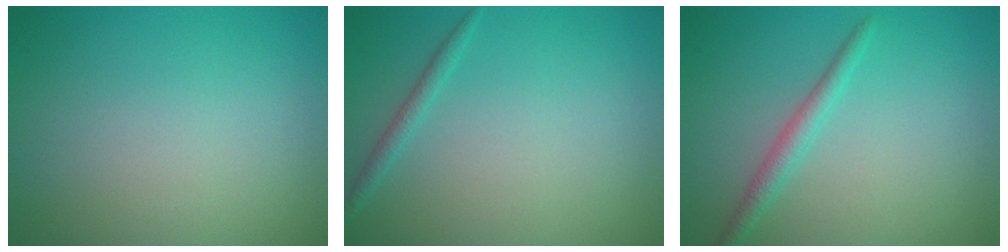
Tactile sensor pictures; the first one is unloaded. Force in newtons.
{"total": 1.1, "press": 1.0, "slide": 0.1}
{"total": 1.8, "press": 1.8, "slide": 0.1}